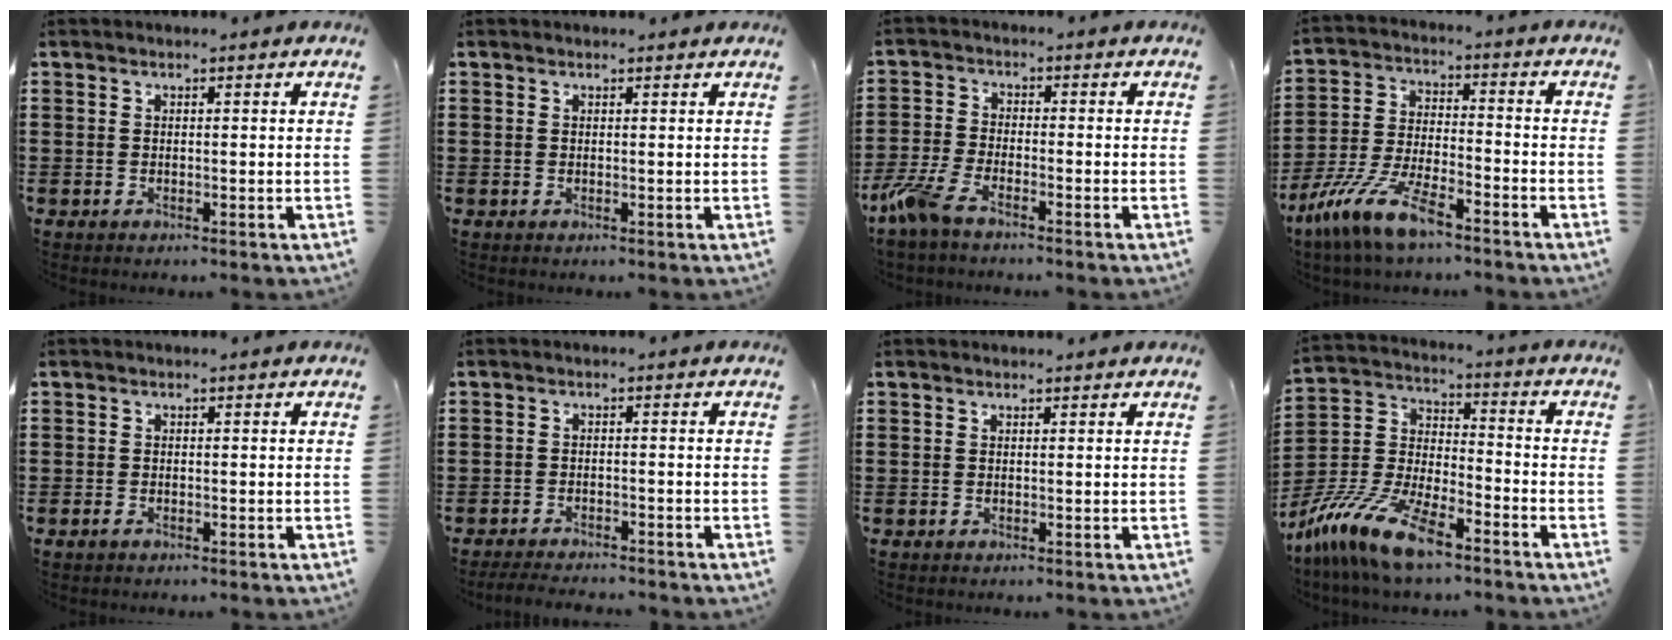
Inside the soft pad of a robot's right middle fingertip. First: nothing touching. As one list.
[{"total": 0.0}, {"total": 5.6, "force": [-4.2, 1.2, 3.5], "torque": [-0.099, -0.015, -0.086]}, {"total": 10.1, "force": [-7.6, 1.8, 6.3], "torque": [-0.155, -0.003, -0.156]}, {"total": 0.6, "force": [-0.4, 0.2, 0.4], "torque": [-0.009, -0.006, -0.006]}, {"total": 2.4, "force": [-2.4, 0.1, 0.5], "torque": [-0.011, -0.001, -0.048]}, {"total": 0.0}, {"total": 13.5, "force": [-10.2, 3.3, 8.2], "torque": [-0.183, 0.022, -0.198]}]